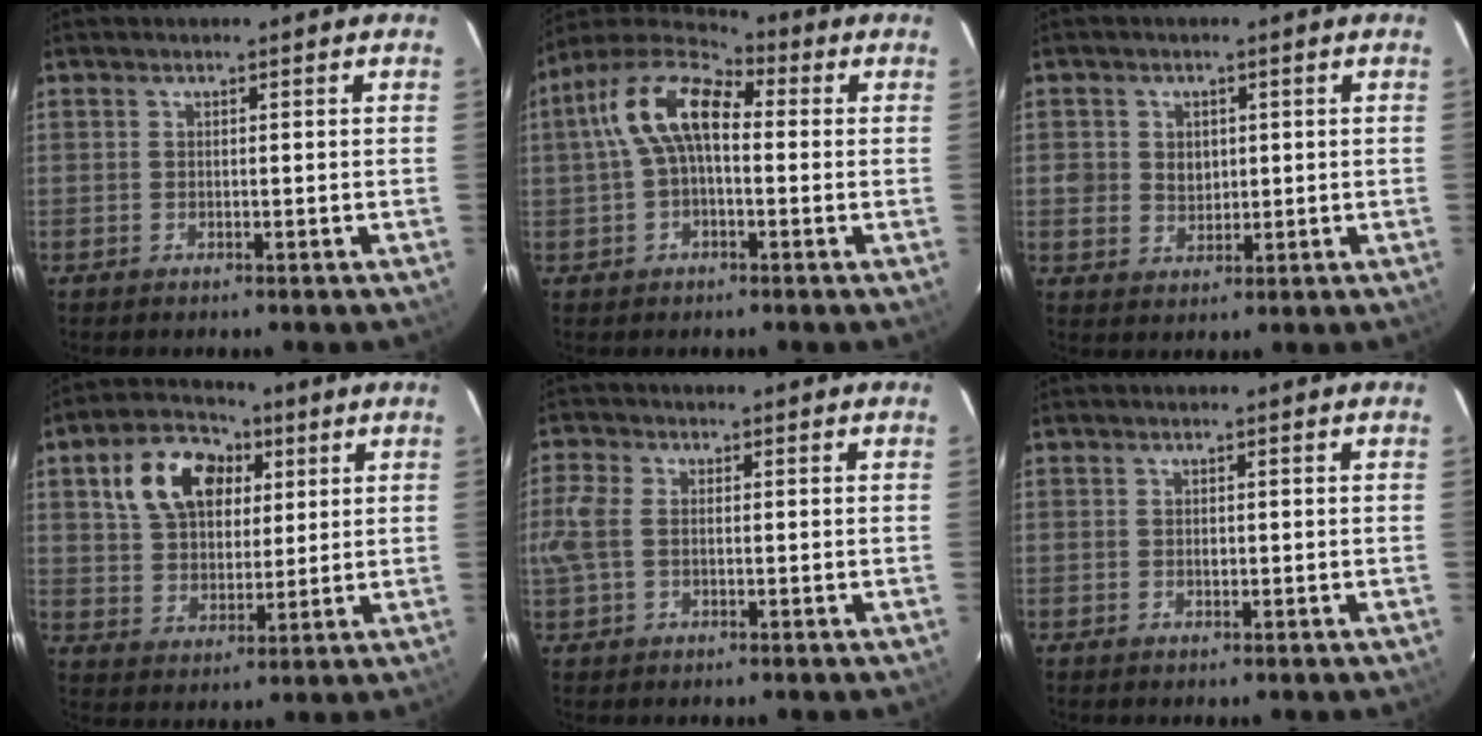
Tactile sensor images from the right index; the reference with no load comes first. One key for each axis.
{"total": 12.1, "fx": 1.1, "fy": 6.5, "fz": 10.2, "tx": -0.197, "ty": 0.034, "tz": 0.011}
{"total": 4.5, "fx": 0.6, "fy": 4.1, "fz": 1.8, "tx": -0.034, "ty": 0.006, "tz": 0.015}
{"total": 13.8, "fx": 5.2, "fy": 9.3, "fz": 8.8, "tx": -0.182, "ty": 0.041, "tz": 0.095}
{"total": 5.5, "fx": -0.2, "fy": 3.6, "fz": 4.2, "tx": -0.101, "ty": 0.006, "tz": -0.001}
{"total": 0.8, "fx": -0.1, "fy": 0.6, "fz": 0.5, "tx": -0.007, "ty": 0.001, "tz": -0.001}